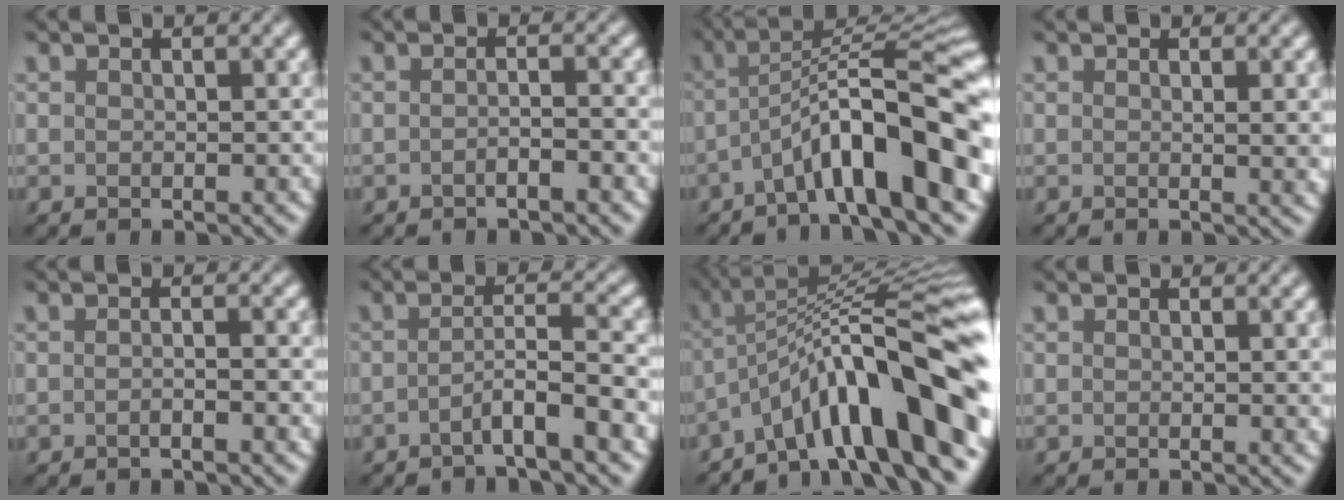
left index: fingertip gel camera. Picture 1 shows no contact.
{"total": 1.6, "force": [-1.3, -0.1, 1.0], "torque": [-0.016, 0.002, -0.016]}
{"total": 11.0, "force": [-4.6, 2.0, 9.7], "torque": [-0.150, 0.021, -0.064]}
{"total": 2.0, "force": [0.3, 0.6, 1.9], "torque": [-0.017, 0.004, 0.012]}
{"total": 1.5, "force": [-1.0, 0.2, 1.2], "torque": [-0.009, -0.005, -0.014]}
{"total": 4.3, "force": [-2.5, 0.0, 3.6], "torque": [-0.058, 0.014, -0.043]}
{"total": 12.0, "force": [-6.0, 1.6, 10.2], "torque": [-0.151, 0.030, -0.083]}
{"total": 0.7, "force": [0.2, 0.1, 0.7], "torque": [-0.006, 0.002, 0.010]}